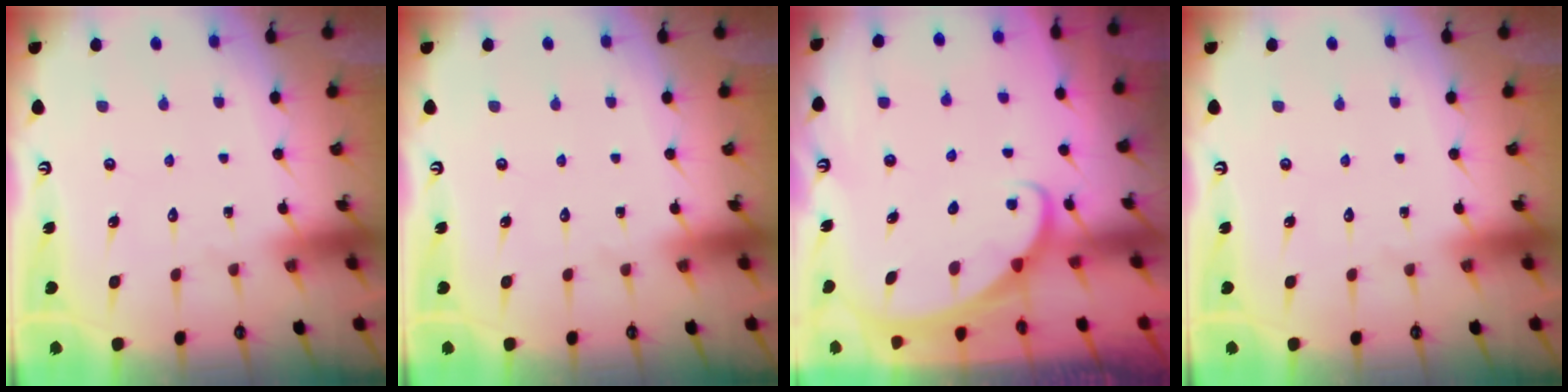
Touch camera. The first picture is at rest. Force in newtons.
{"total": 0.0}
{"total": 1.7, "press": 1.7, "slide": 0.1}
{"total": 0.0}